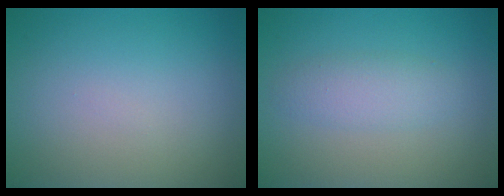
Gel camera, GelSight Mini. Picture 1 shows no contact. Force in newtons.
{"total": 2.3, "press": 2.3, "slide": 0.1}